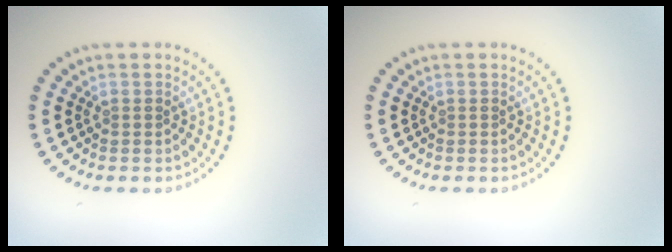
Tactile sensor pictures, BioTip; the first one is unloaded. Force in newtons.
{"total": 0.0}